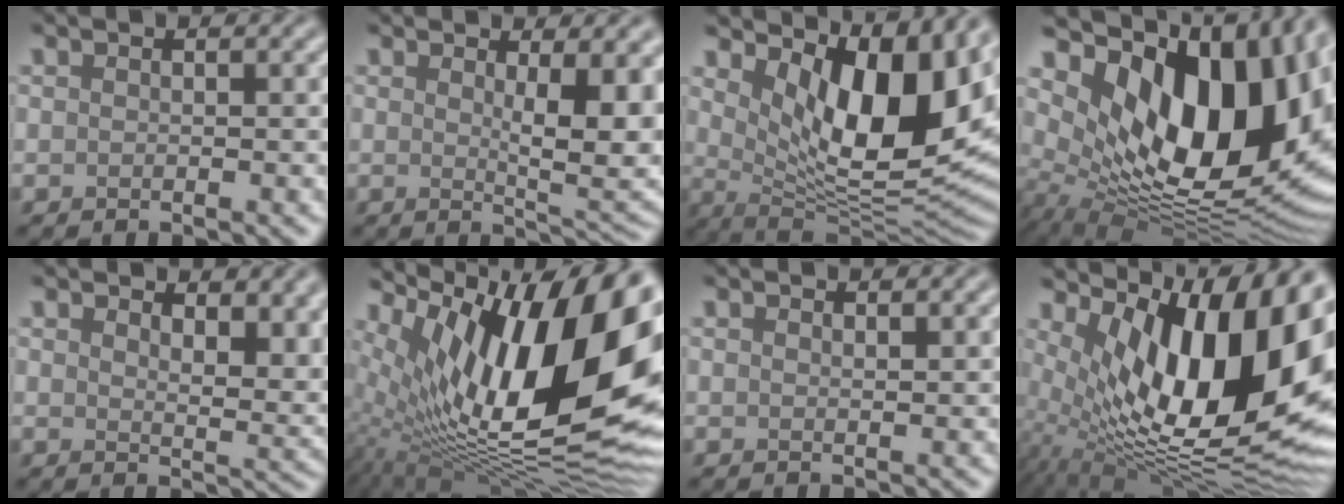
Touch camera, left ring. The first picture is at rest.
{"total": 6.5, "force": [1.4, 1.9, 6.1], "torque": [-0.083, -0.014, 0.032]}
{"total": 11.9, "force": [3.9, 5.1, 10.0], "torque": [-0.156, -0.015, 0.070]}
{"total": 15.8, "force": [4.6, 8.8, 12.3], "torque": [-0.187, -0.013, 0.085]}
{"total": 6.5, "force": [4.1, 2.8, 4.1], "torque": [-0.051, -0.004, 0.068]}
{"total": 18.0, "force": [4.4, 7.9, 15.6], "torque": [-0.253, 0.011, 0.065]}
{"total": 0.6, "force": [0.5, 0.1, 0.3], "torque": [-0.001, -0.001, 0.011]}
{"total": 16.1, "force": [4.0, 7.1, 13.9], "torque": [-0.209, -0.002, 0.057]}